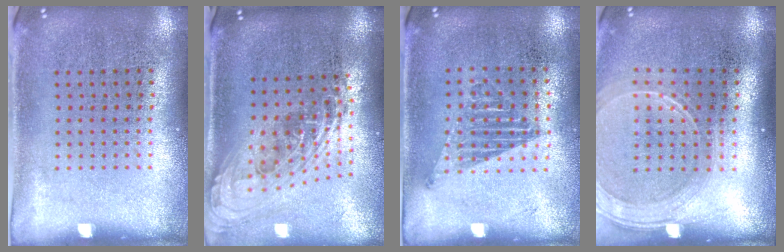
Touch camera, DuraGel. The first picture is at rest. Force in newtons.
{"total": 2.2, "press": 1.6, "slide": 1.5}
{"total": 1.3, "press": 1.0, "slide": 0.8}
{"total": 1.8, "press": 1.6, "slide": 0.8}